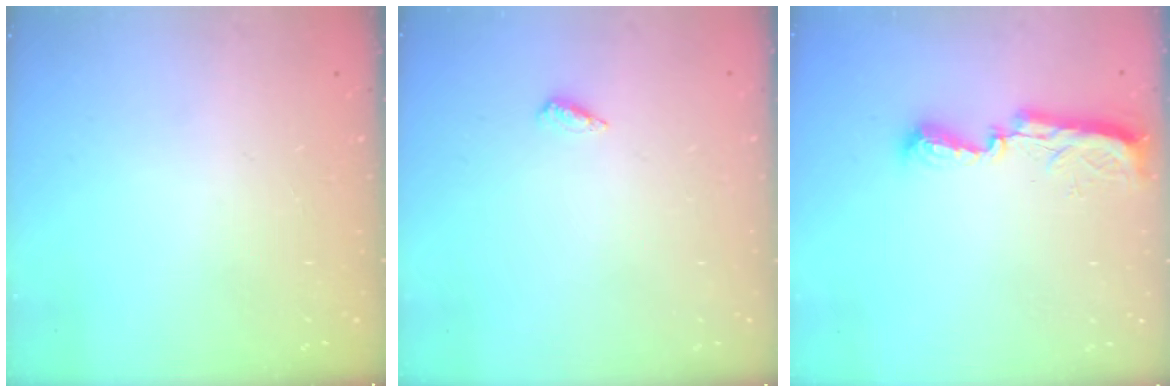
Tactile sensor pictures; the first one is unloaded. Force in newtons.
{"total": 2.6, "press": 2.2, "slide": 1.3}
{"total": 8.3, "press": 8.3, "slide": 0.9}